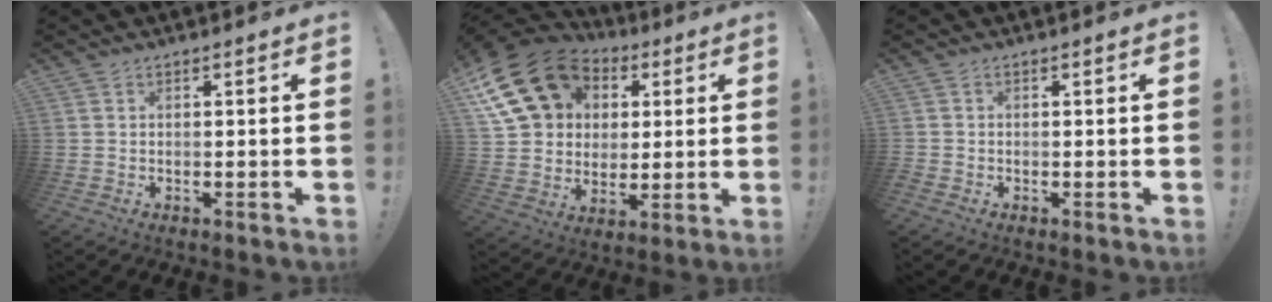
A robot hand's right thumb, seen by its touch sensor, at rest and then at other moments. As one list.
[{"total": 21.0, "force": [8.6, 16.3, 10.1], "torque": [-0.161, -0.029, 0.191]}, {"total": 0.9, "force": [-0.6, 0.7, 0.1], "torque": [-0.001, 0.002, -0.011]}]